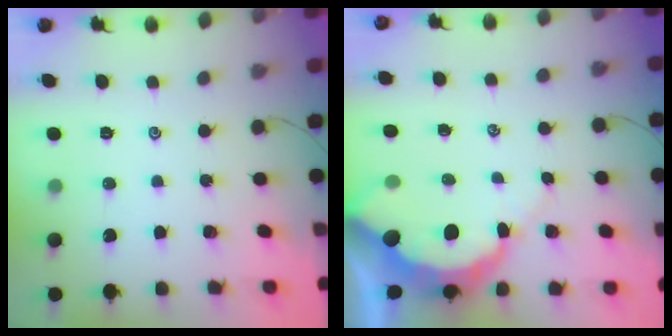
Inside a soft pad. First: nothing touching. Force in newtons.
{"total": 8.4, "press": 8.4, "slide": 0.9}